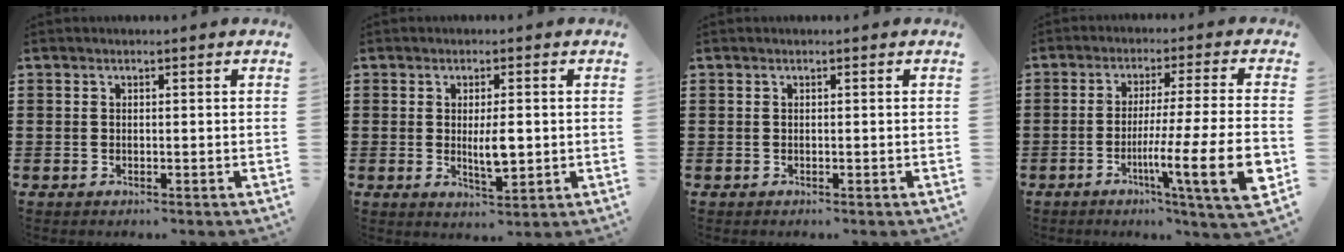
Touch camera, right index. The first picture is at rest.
{"total": 4.4, "force": [0.0, 1.4, 4.2], "torque": [-0.073, -0.004, -0.005]}
{"total": 0.0}
{"total": 13.1, "force": [-3.9, 0.7, 12.5], "torque": [-0.198, -0.017, -0.067]}